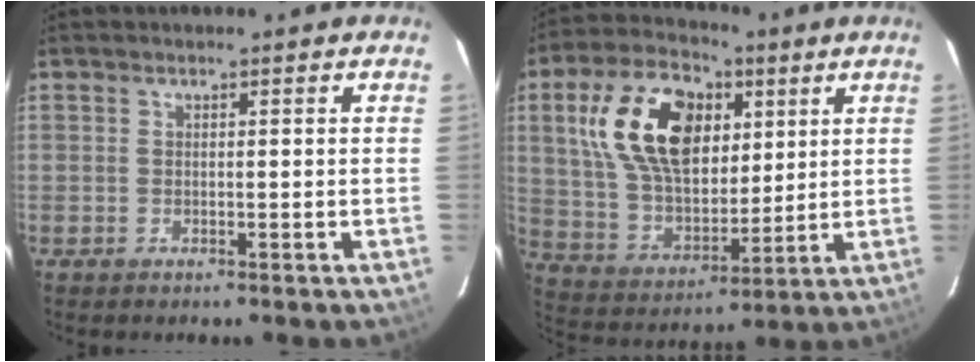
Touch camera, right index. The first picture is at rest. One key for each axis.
{"total": 20.6, "fx": 6.9, "fy": 12.7, "fz": 14.7, "tx": -0.301, "ty": 0.027, "tz": 0.137}